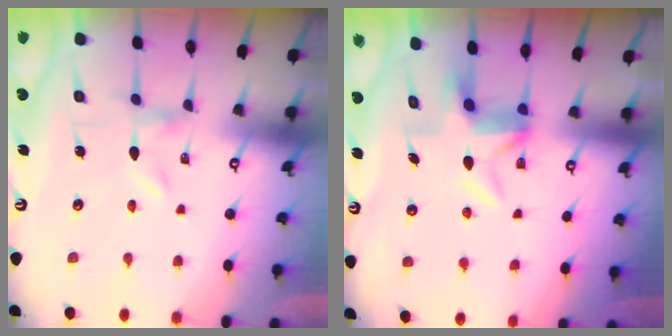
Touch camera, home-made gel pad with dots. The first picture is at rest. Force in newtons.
{"total": 4.6, "press": 4.6, "slide": 0.7}